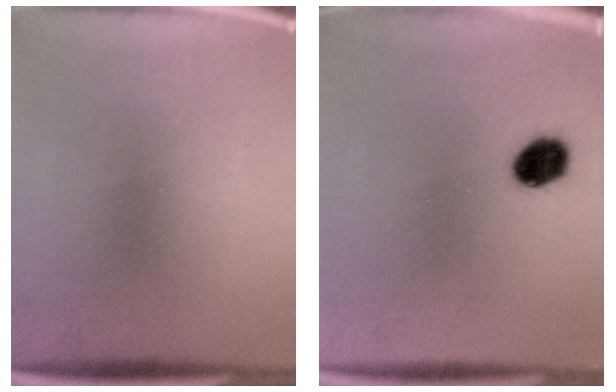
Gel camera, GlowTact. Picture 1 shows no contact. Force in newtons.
{"total": 6.2}